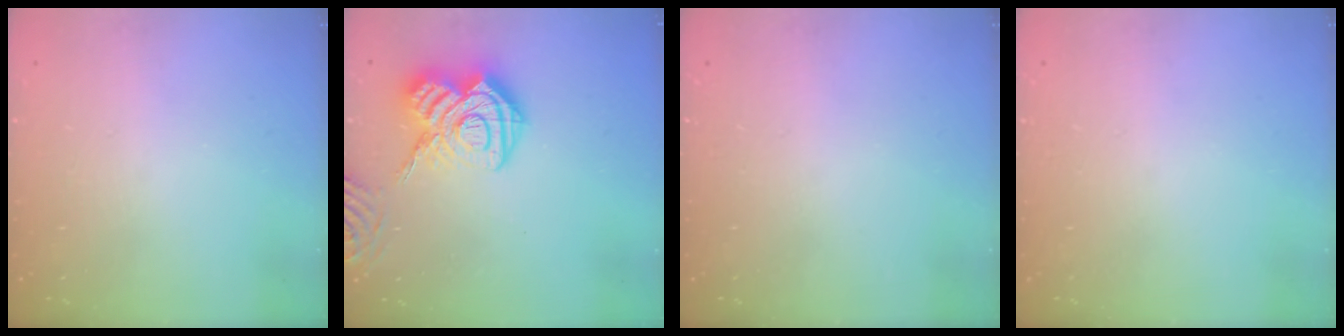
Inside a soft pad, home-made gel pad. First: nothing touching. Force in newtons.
{"total": 18.1, "press": 18.1, "slide": 1.7}
{"total": 0.0}
{"total": 0.0}